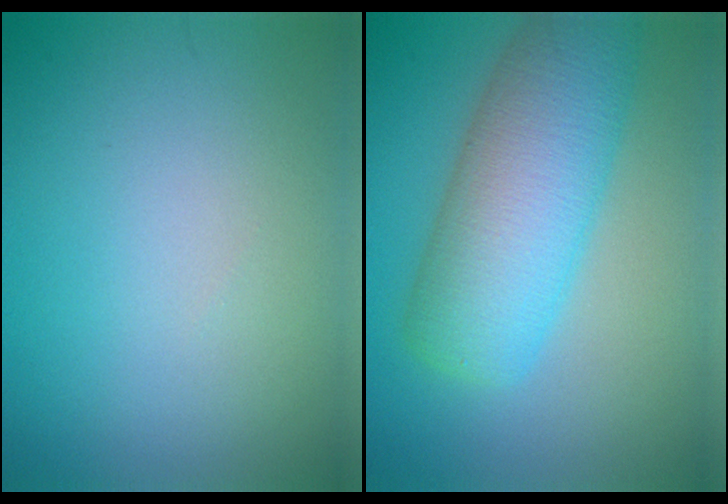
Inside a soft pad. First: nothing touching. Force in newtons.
{"total": 8.6, "press": 8.6, "slide": 0.2}